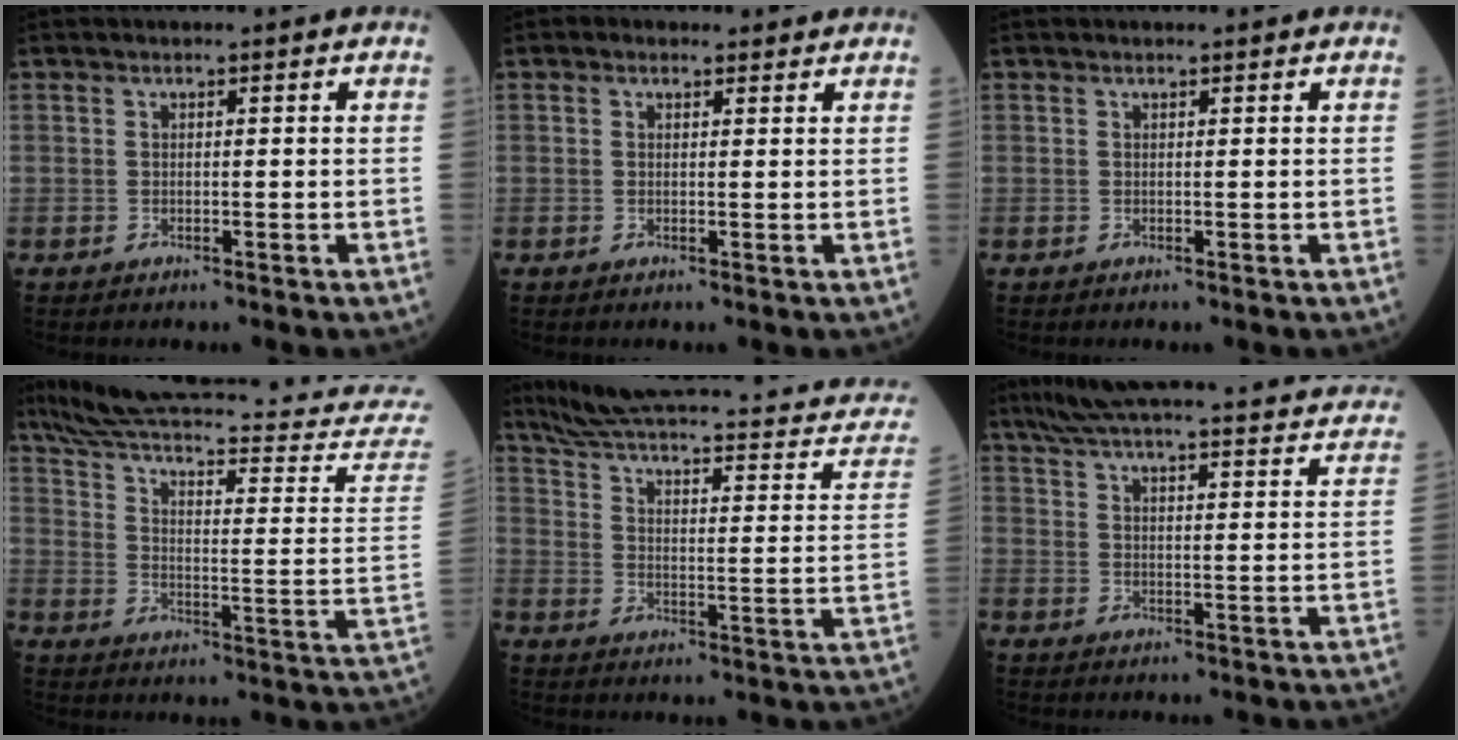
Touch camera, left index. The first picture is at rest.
{"total": 1.4, "force": [1.1, 0.9, 0.3], "torque": [-0.007, 0.010, 0.012]}
{"total": 0.5, "force": [0.5, 0.0, 0.1], "torque": [-0.003, 0.000, 0.007]}
{"total": 33.7, "force": [31.5, 0.8, 12.1], "torque": [-0.195, -0.129, 0.404]}
{"total": 24.4, "force": [22.1, 2.8, 10.0], "torque": [-0.144, -0.050, 0.281]}
{"total": 32.4, "force": [29.2, 3.9, 13.6], "torque": [-0.217, -0.039, 0.356]}